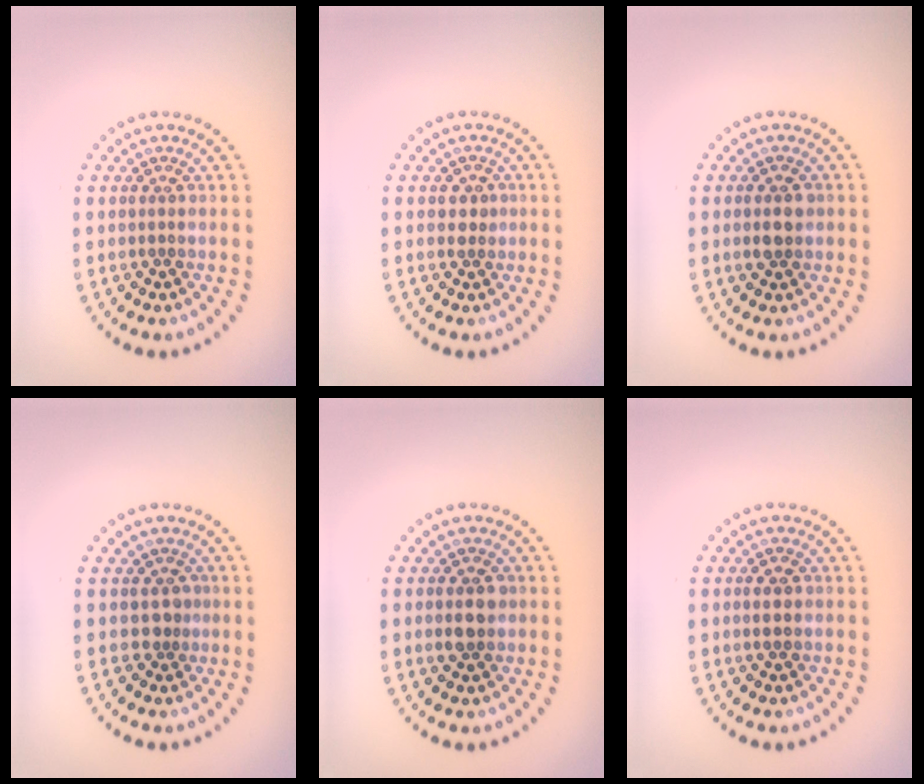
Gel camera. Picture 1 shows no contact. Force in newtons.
{"total": 1.3, "press": 1.3, "slide": 0.2}
{"total": 2.4, "press": 2.4, "slide": 0.1}
{"total": 1.5, "press": 1.2, "slide": 0.9}
{"total": 2.5, "press": 2.5, "slide": 0.1}
{"total": 1.8, "press": 1.8, "slide": 0.1}